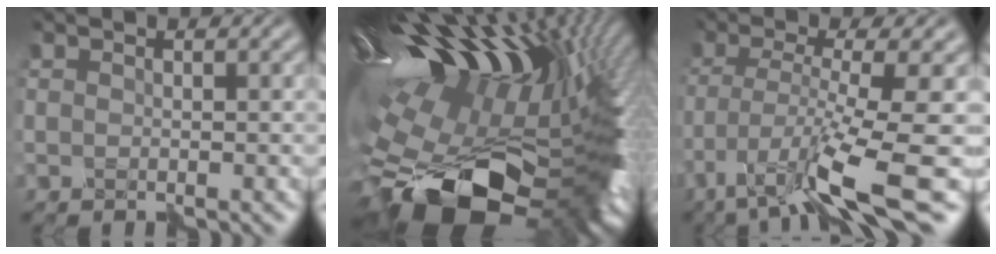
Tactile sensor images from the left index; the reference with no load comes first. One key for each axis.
{"total": 19.5, "fx": -1.3, "fy": 11.1, "fz": 16.0, "tx": -0.271, "ty": -0.058, "tz": -0.003}
{"total": 9.5, "fx": -5.4, "fy": 0.7, "fz": 7.9, "tx": -0.143, "ty": -0.008, "tz": -0.097}